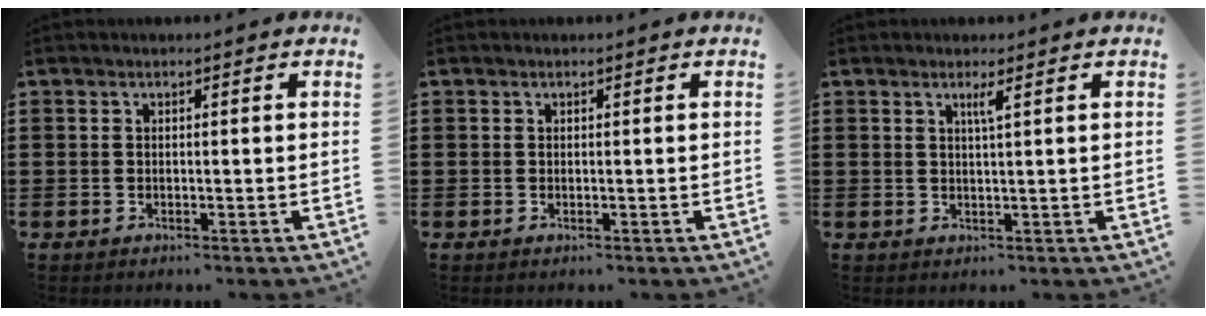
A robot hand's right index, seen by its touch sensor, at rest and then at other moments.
{"total": 0.0}
{"total": 1.4, "force": [0.8, 0.3, 1.2], "torque": [-0.016, 0.000, 0.010]}